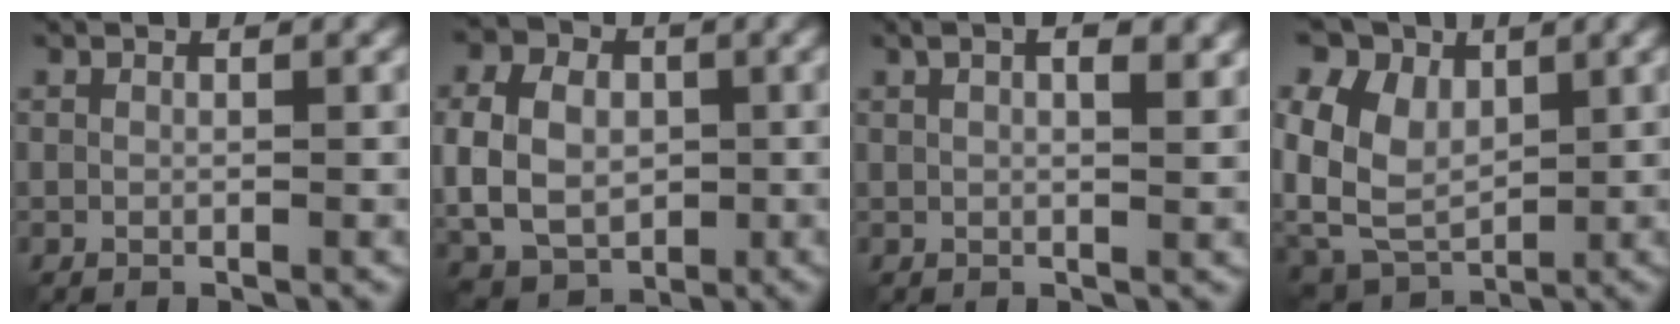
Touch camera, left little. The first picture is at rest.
{"total": 10.1, "force": [-0.2, 8.1, 6.1], "torque": [-0.117, 0.020, -0.024]}
{"total": 6.5, "force": [3.0, 3.1, 4.9], "torque": [-0.064, 0.025, 0.028]}
{"total": 11.1, "force": [2.8, 8.4, 6.7], "torque": [-0.163, 0.030, 0.042]}